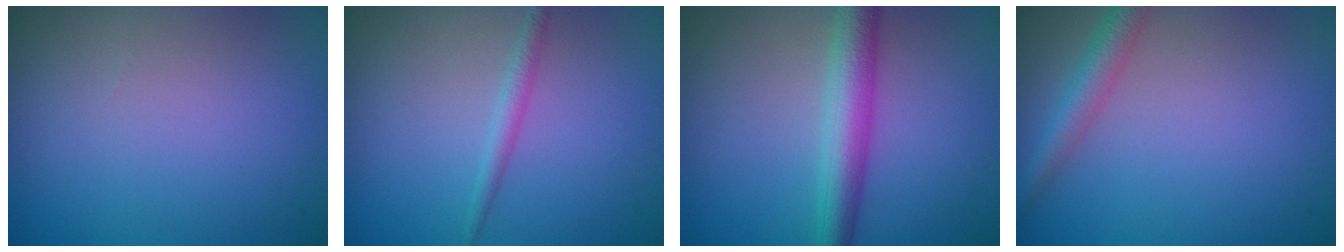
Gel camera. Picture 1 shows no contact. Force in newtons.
{"total": 1.4, "press": 1.4, "slide": 0.1}
{"total": 4.6, "press": 4.6, "slide": 0.1}
{"total": 2.9, "press": 2.9, "slide": 0.0}